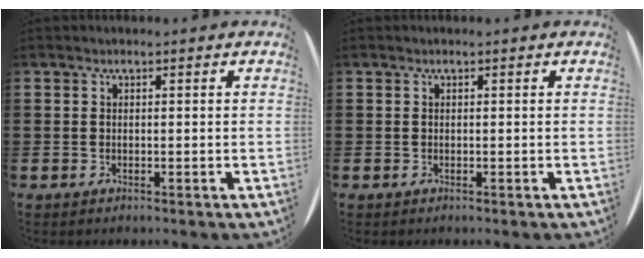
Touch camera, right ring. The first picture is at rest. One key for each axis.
{"total": 0.0}